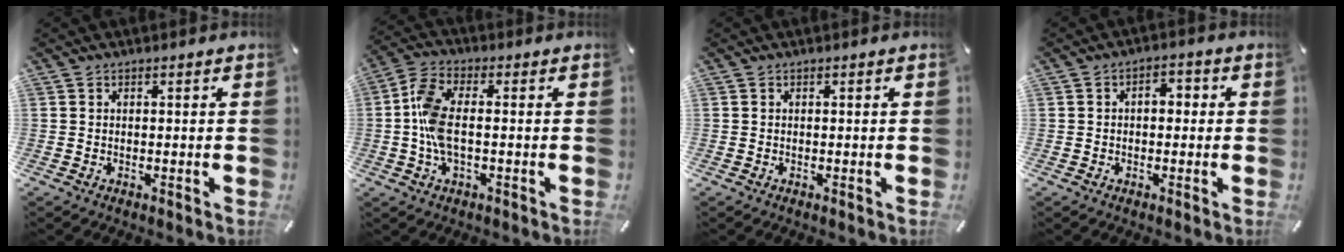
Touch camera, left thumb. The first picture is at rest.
{"total": 8.1, "force": [-0.7, 3.5, 7.2], "torque": [-0.166, -0.009, -0.015]}
{"total": 0.0}
{"total": 3.4, "force": [-0.4, 2.3, 2.5], "torque": [-0.041, 0.012, -0.014]}